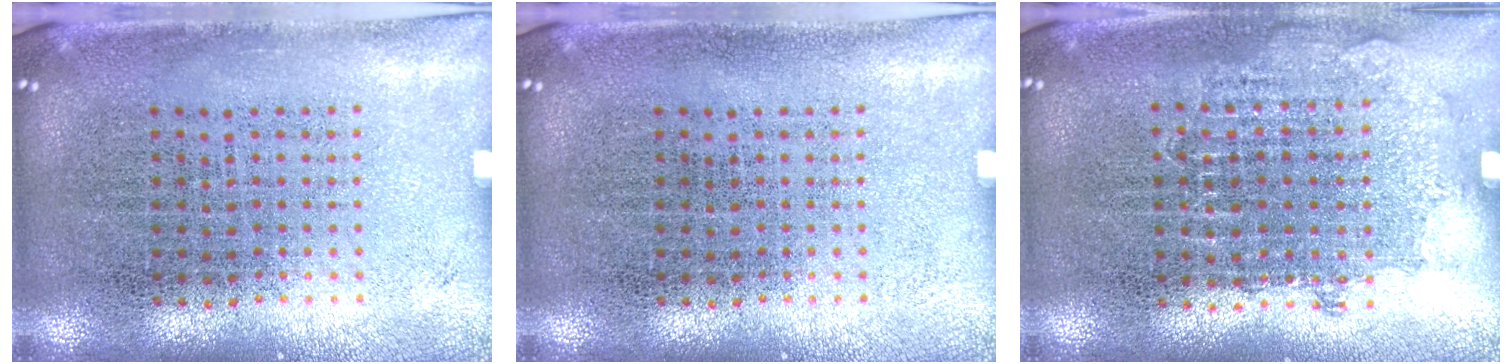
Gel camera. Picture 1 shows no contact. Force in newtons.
{"total": 0.0}
{"total": 0.7, "press": 0.7, "slide": 0.2}